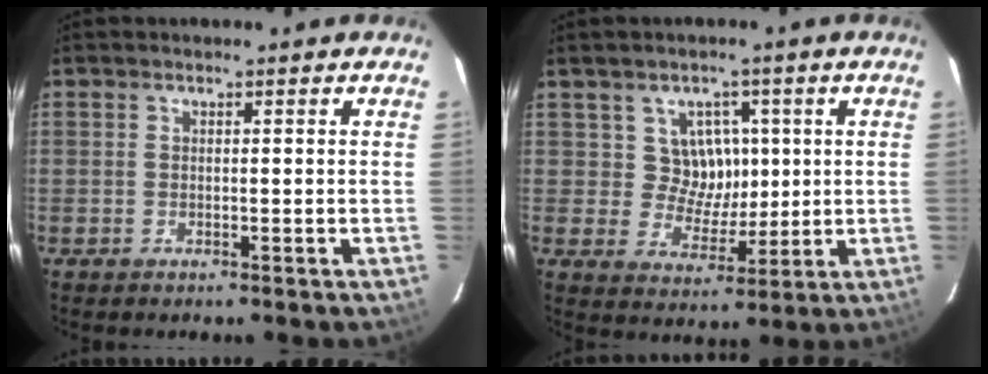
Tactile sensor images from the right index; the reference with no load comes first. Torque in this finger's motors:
{"motor_torque": [-0.06, 0.00, -0.05, 0.00]}